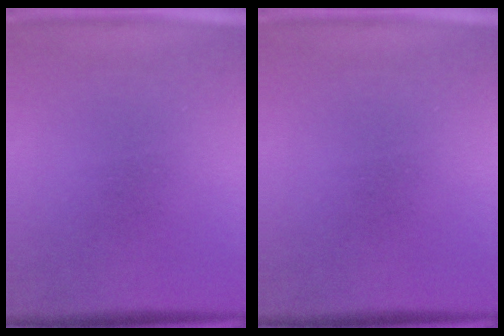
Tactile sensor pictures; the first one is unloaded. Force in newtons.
{"total": 0.0}